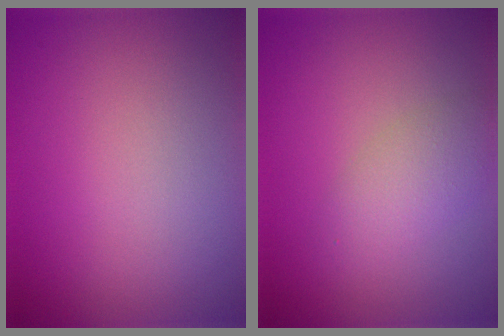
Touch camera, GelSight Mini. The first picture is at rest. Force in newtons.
{"total": 2.7, "press": 2.7, "slide": 0.1}